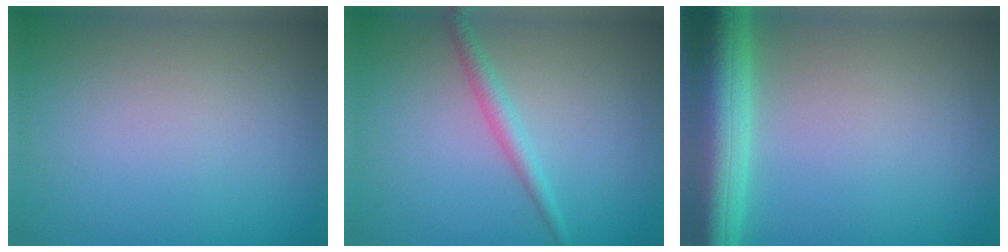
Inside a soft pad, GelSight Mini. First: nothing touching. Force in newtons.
{"total": 1.9, "press": 1.9, "slide": 0.1}
{"total": 7.5, "press": 7.4, "slide": 0.4}